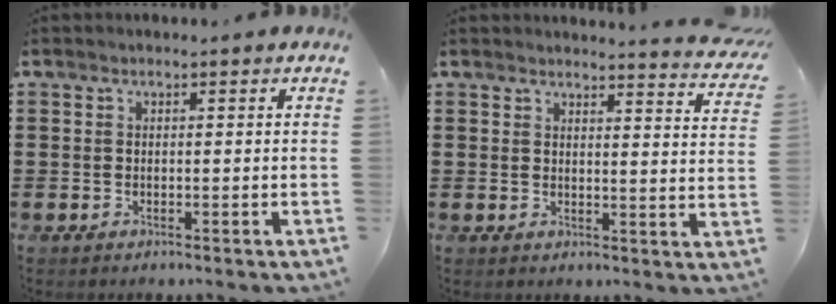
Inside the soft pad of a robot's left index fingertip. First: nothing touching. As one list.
[{"total": 3.3, "force": [3.2, -0.2, 0.7], "torque": [-0.013, -0.023, 0.052]}]